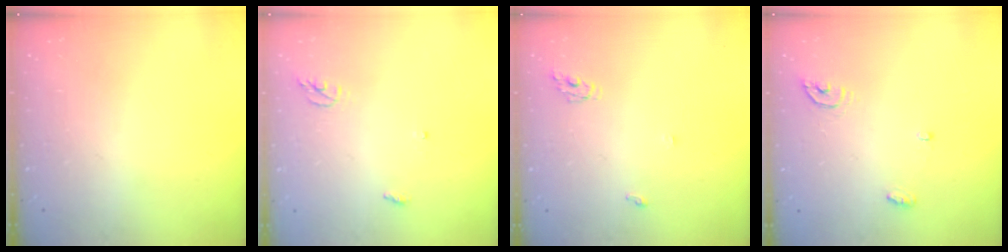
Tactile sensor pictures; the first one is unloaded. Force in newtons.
{"total": 3.8, "press": 3.8, "slide": 0.4}
{"total": 4.4, "press": 4.4, "slide": 0.3}
{"total": 4.8, "press": 4.8, "slide": 0.4}